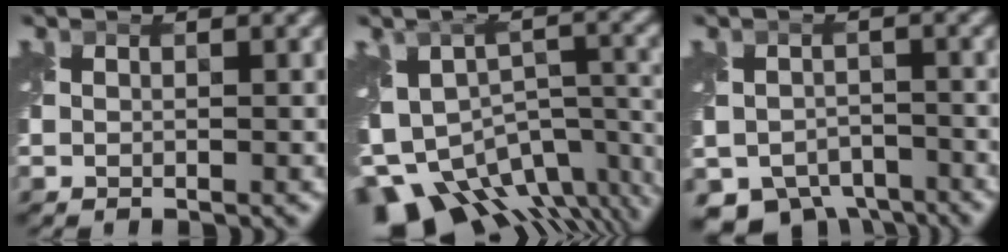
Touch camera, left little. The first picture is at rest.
{"total": 13.4, "force": [-9.1, 7.0, 6.9], "torque": [-0.122, -0.018, -0.106]}
{"total": 7.4, "force": [-5.5, 4.2, 2.5], "torque": [-0.038, -0.028, -0.085]}